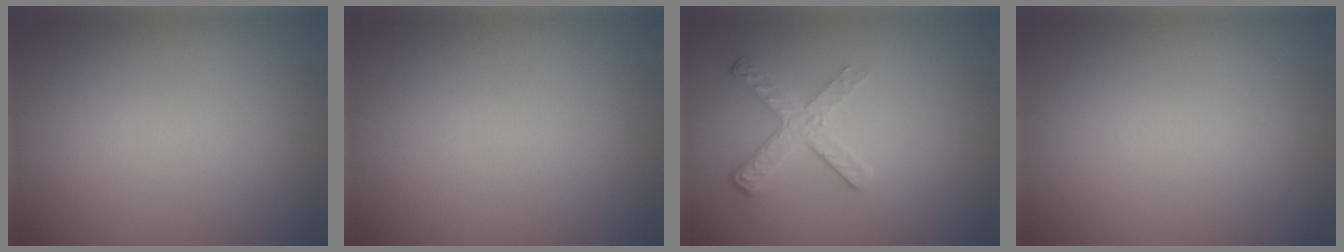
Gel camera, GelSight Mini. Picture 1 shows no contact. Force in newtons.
{"total": 0.0}
{"total": 2.6, "press": 2.2, "slide": 1.4}
{"total": 0.0}